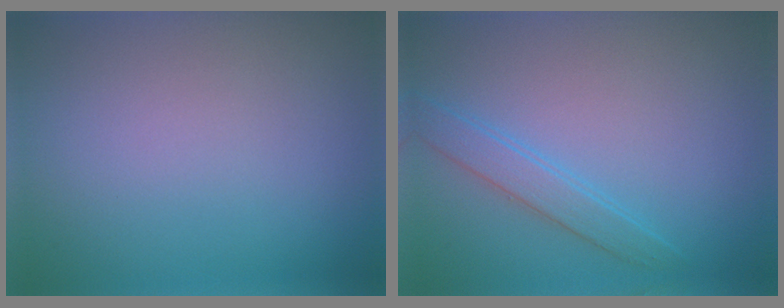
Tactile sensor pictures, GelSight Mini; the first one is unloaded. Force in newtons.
{"total": 2.2, "press": 2.1, "slide": 0.2}